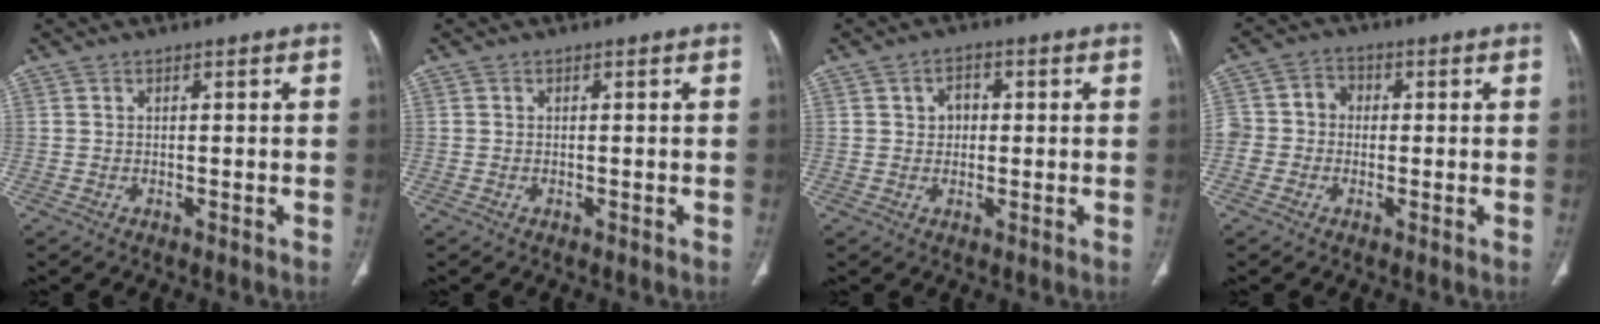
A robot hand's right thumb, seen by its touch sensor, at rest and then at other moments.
{"total": 0.0}
{"total": 3.5, "force": [0.5, 2.8, 2.0], "torque": [-0.014, 0.006, 0.006]}
{"total": 6.1, "force": [-0.5, 5.6, 2.4], "torque": [-0.026, 0.025, -0.017]}